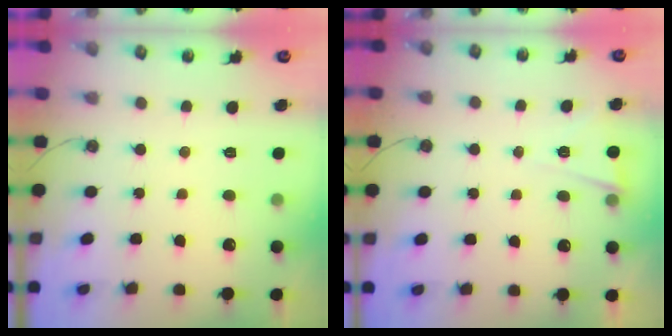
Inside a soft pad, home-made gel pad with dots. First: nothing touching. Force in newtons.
{"total": 2.8, "press": 2.4, "slide": 1.4}